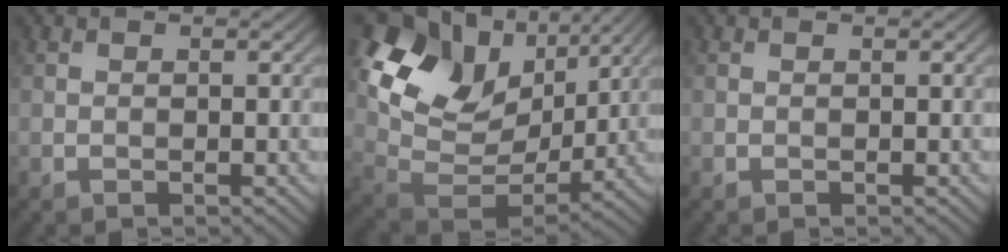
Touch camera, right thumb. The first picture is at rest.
{"total": 16.9, "force": [7.0, 11.6, 10.2], "torque": [-0.226, 0.019, 0.150]}
{"total": 0.0}